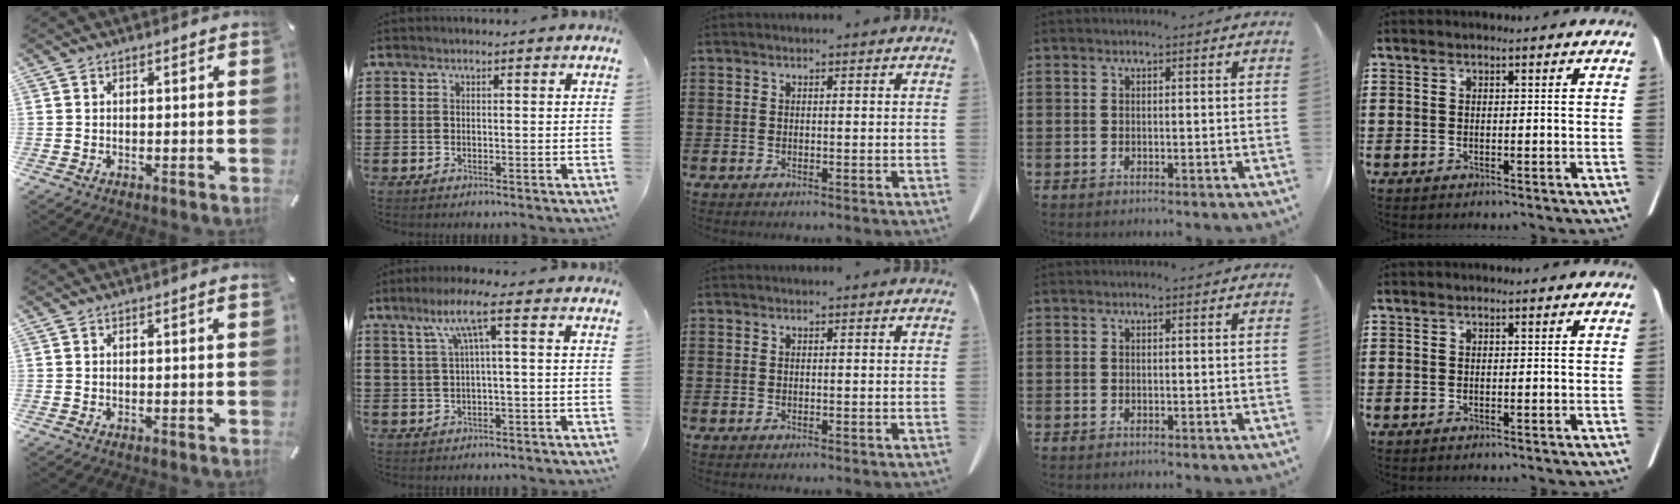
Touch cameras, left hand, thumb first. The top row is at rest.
{"thumb": {"total": 0.6, "force": [0.2, 0.0, 0.6], "torque": [-0.009, 0.000, 0.003]}, "index": {"total": 6.5, "force": [1.7, 0.2, 6.3], "torque": [-0.126, 0.004, 0.021]}}